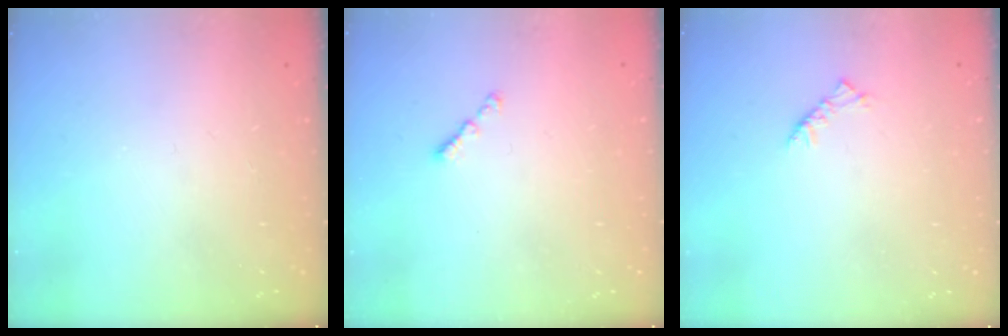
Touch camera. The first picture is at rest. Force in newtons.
{"total": 1.1, "press": 1.0, "slide": 0.4}
{"total": 2.5, "press": 2.4, "slide": 0.7}